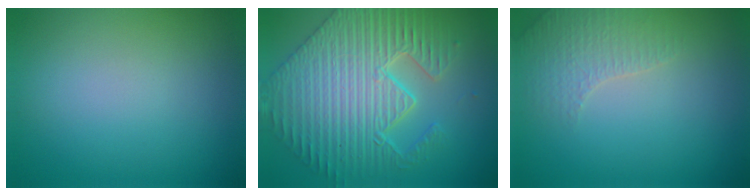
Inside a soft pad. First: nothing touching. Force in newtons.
{"total": 7.3, "press": 6.0, "slide": 4.2}
{"total": 2.6, "press": 2.5, "slide": 0.5}